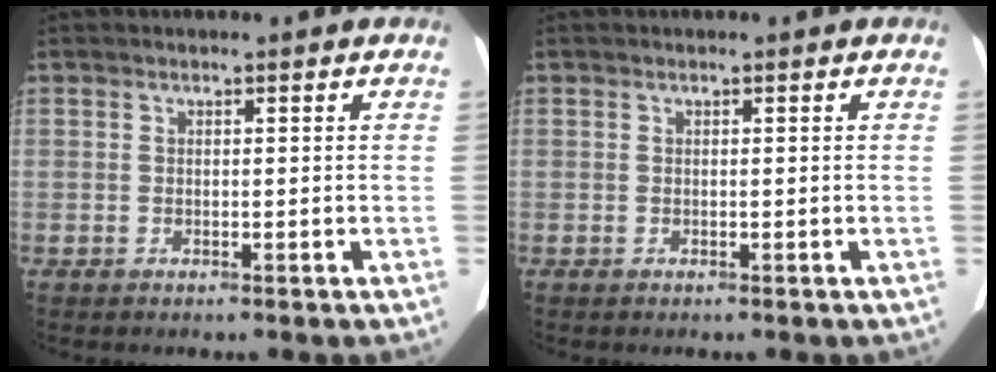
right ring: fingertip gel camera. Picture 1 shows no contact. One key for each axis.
{"total": 0.0}